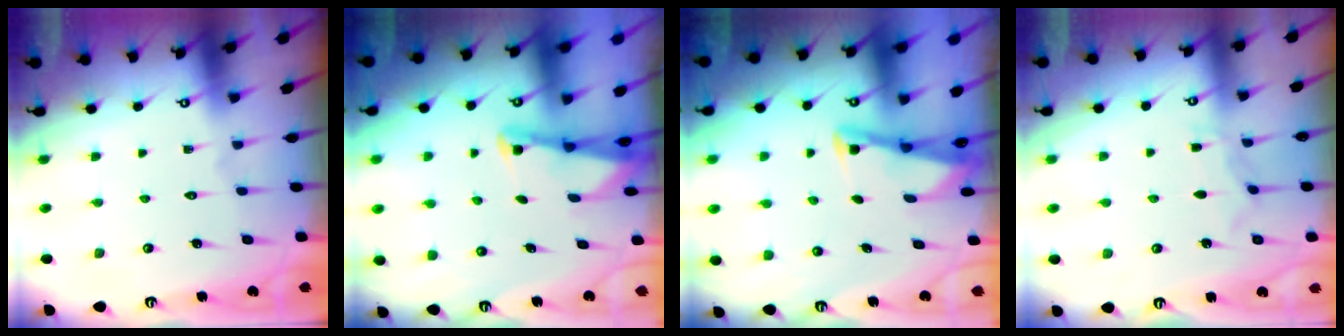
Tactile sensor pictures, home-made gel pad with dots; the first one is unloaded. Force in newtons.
{"total": 2.2, "press": 2.2, "slide": 0.3}
{"total": 2.9, "press": 2.9, "slide": 0.4}
{"total": 4.9, "press": 4.9, "slide": 0.3}